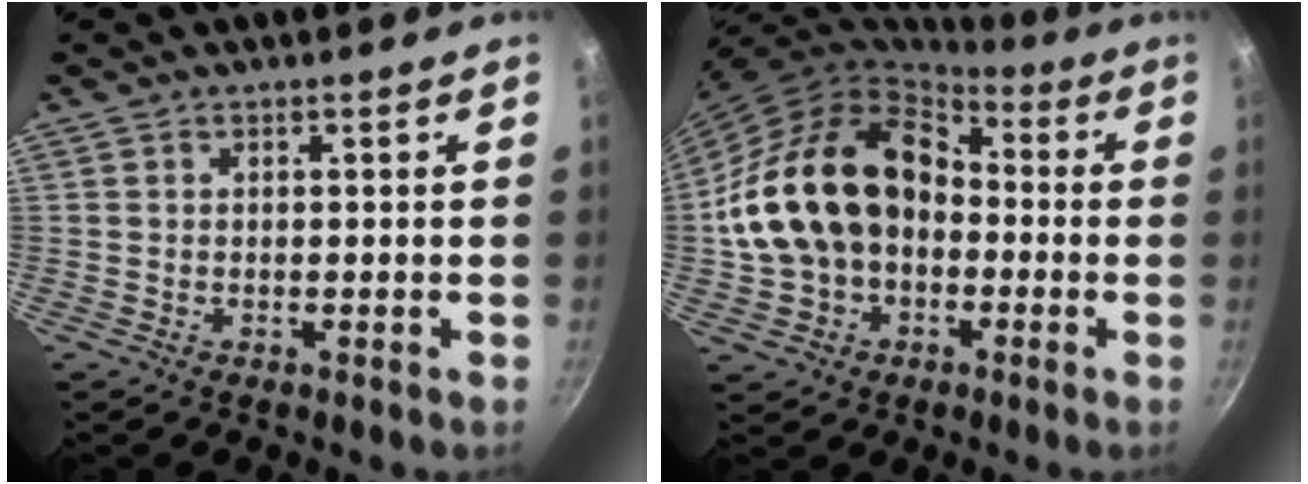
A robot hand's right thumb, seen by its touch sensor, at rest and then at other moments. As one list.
[{"total": 20.5, "force": [-1.3, 15.3, 13.5], "torque": [-0.232, 0.058, -0.022]}]